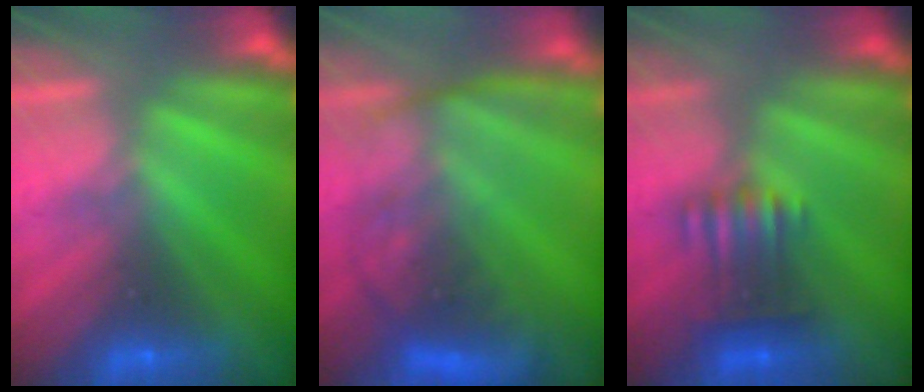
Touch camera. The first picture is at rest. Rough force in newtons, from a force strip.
{"total": 8.6}
{"total": 3.4}